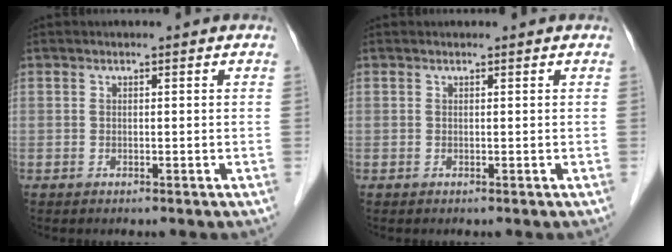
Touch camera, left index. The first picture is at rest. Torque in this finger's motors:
{"motor_torque": [0.10, 0.03, 0.00, -0.01]}